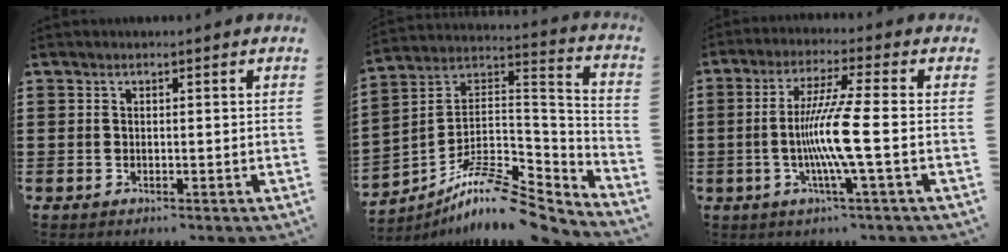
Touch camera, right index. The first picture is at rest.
{"total": 11.3, "force": [-8.5, 3.3, 6.6], "torque": [-0.121, 0.010, -0.164]}
{"total": 8.9, "force": [-1.6, -0.8, 8.7], "torque": [-0.173, -0.018, -0.039]}